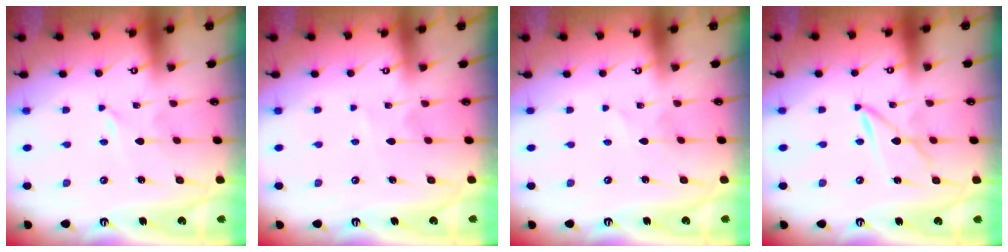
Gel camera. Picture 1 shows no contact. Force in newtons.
{"total": 2.7, "press": 2.7, "slide": 0.3}
{"total": 0.7, "press": 0.7, "slide": 0.0}
{"total": 2.9, "press": 2.9, "slide": 0.3}